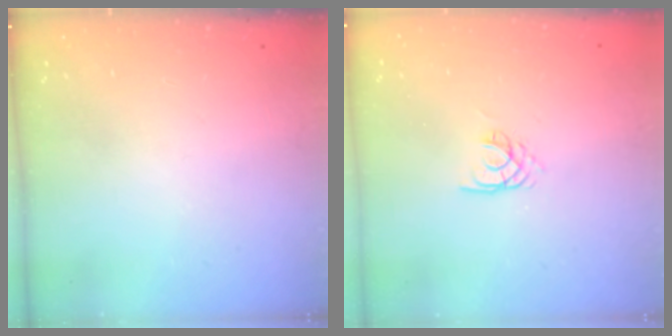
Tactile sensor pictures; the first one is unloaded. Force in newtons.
{"total": 2.2, "press": 2.2, "slide": 0.3}